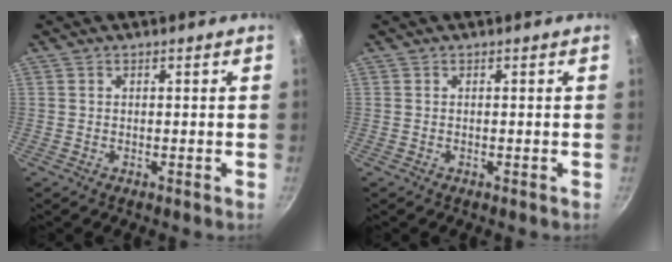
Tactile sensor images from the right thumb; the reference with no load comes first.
{"total": 0.0}